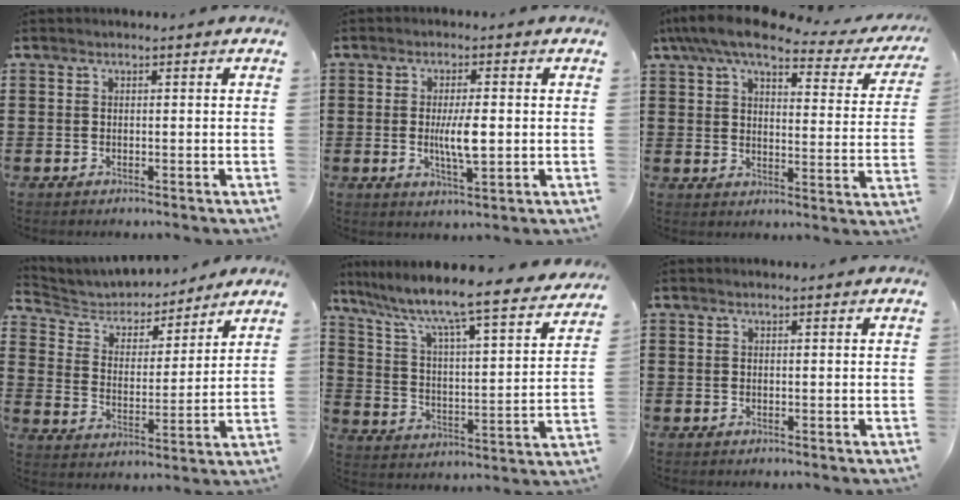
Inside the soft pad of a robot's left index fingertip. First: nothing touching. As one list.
[{"total": 5.2, "force": [0.2, 1.3, 5.0], "torque": [-0.090, -0.005, -0.002]}, {"total": 8.4, "force": [6.6, 1.7, 4.9], "torque": [-0.112, -0.027, 0.113]}, {"total": 4.7, "force": [4.4, 1.7, 0.6], "torque": [-0.040, -0.026, 0.070]}, {"total": 7.0, "force": [6.0, -0.3, 3.6], "torque": [-0.099, -0.061, 0.089]}, {"total": 0.0}]